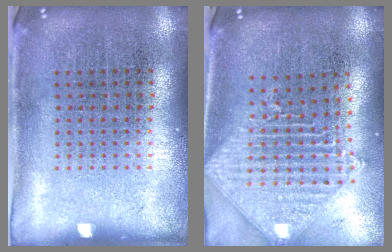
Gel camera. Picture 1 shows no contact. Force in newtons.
{"total": 2.3, "press": 1.8, "slide": 1.4}